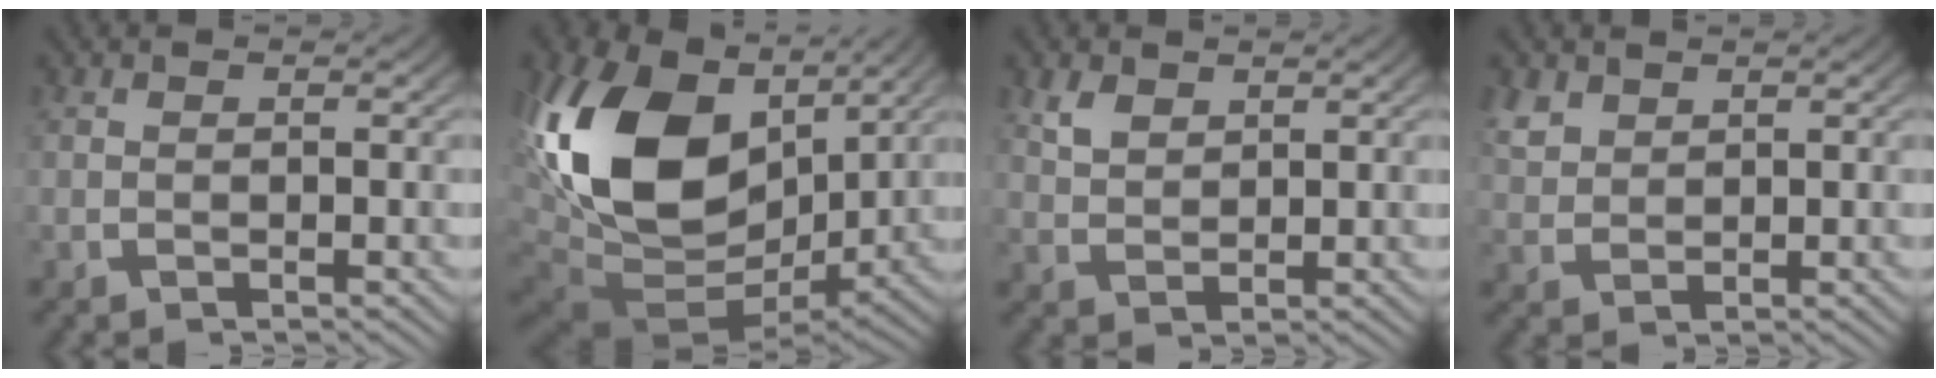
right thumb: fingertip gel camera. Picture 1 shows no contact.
{"total": 19.8, "force": [0.8, 13.0, 15.0], "torque": [-0.352, -0.068, 0.044]}
{"total": 2.6, "force": [1.6, 1.5, 1.4], "torque": [-0.023, -0.001, 0.037]}
{"total": 2.7, "force": [1.5, 1.8, 1.3], "torque": [-0.029, 0.001, 0.036]}